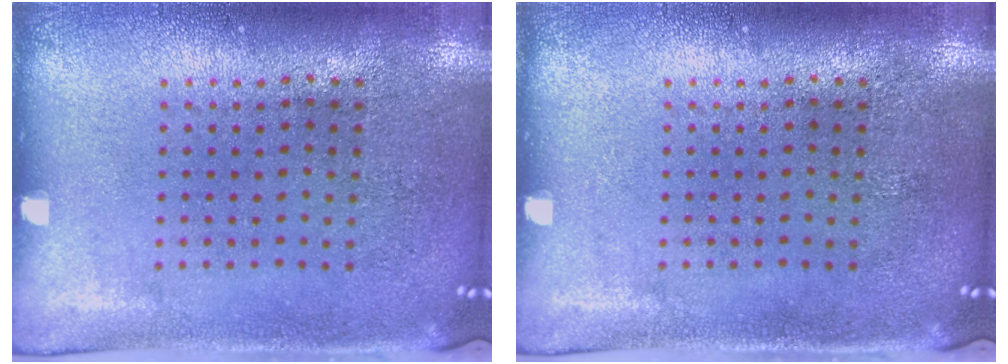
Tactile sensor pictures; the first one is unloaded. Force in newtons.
{"total": 0.0}